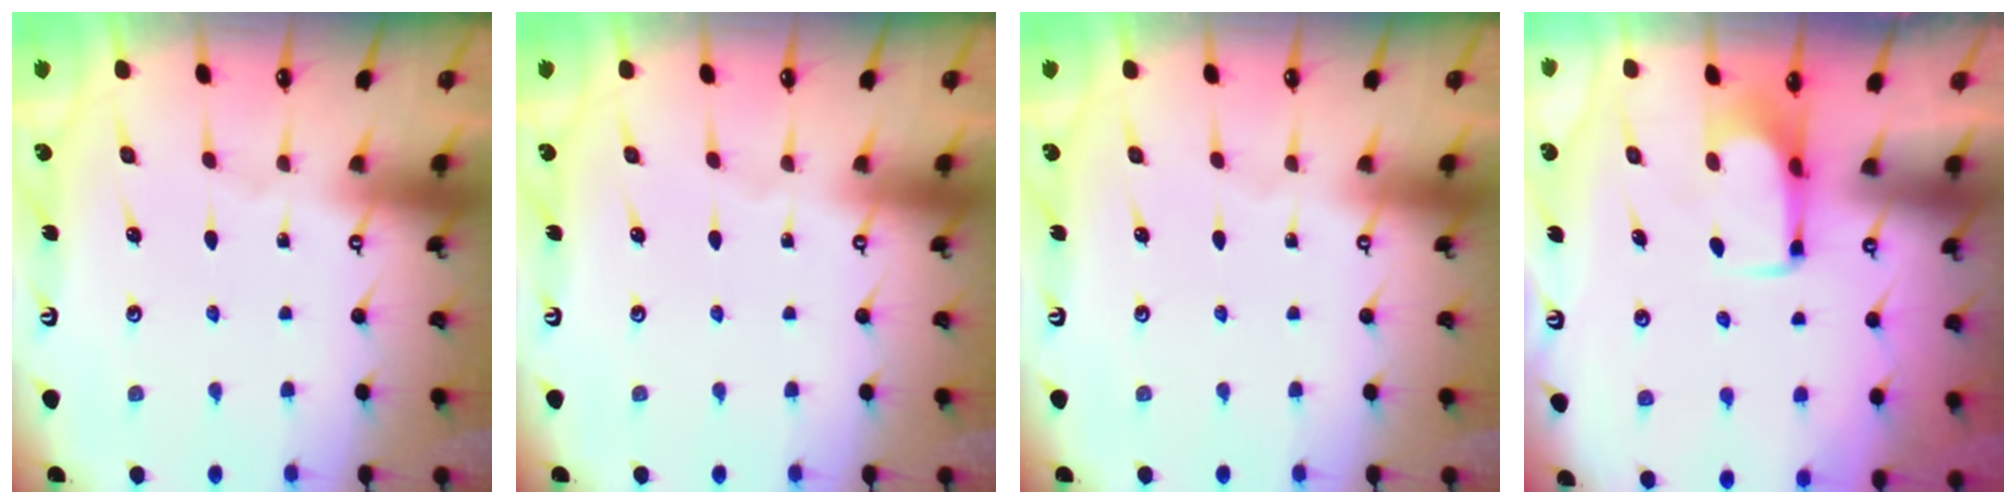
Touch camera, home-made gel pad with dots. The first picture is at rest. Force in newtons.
{"total": 0.0}
{"total": 0.0}
{"total": 2.1, "press": 2.1, "slide": 0.4}